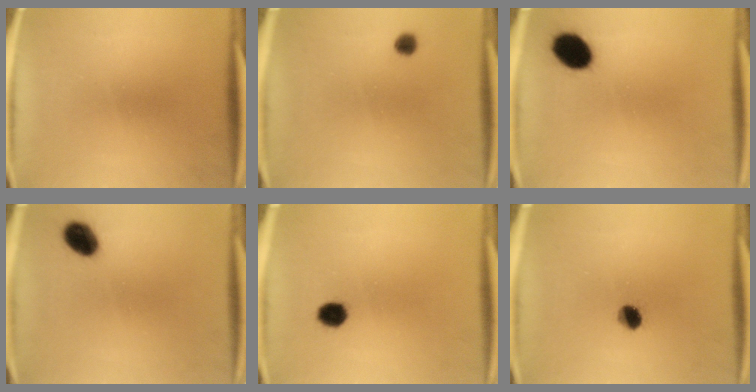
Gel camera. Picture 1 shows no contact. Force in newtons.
{"total": 1.8}
{"total": 8.7}
{"total": 6.3}
{"total": 3.9}
{"total": 4.0}